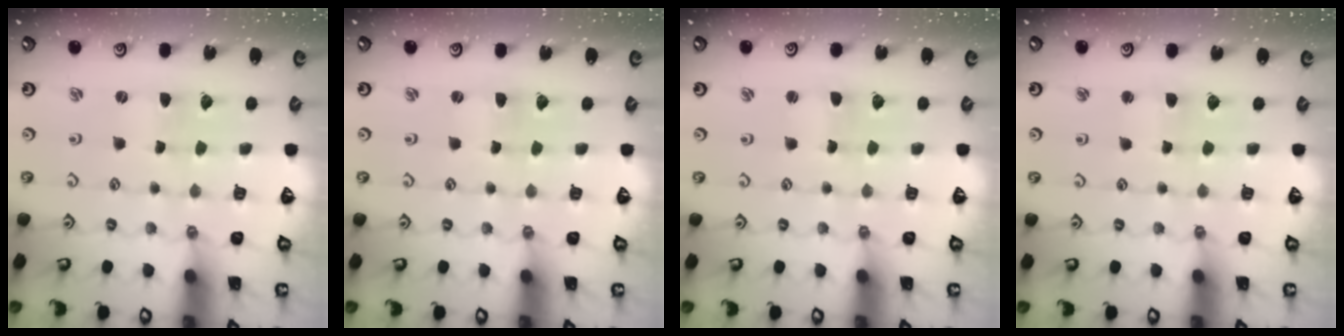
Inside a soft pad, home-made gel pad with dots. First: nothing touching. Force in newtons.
{"total": 0.0}
{"total": 0.8, "press": 0.8, "slide": 0.0}
{"total": 2.7, "press": 2.7, "slide": 0.2}